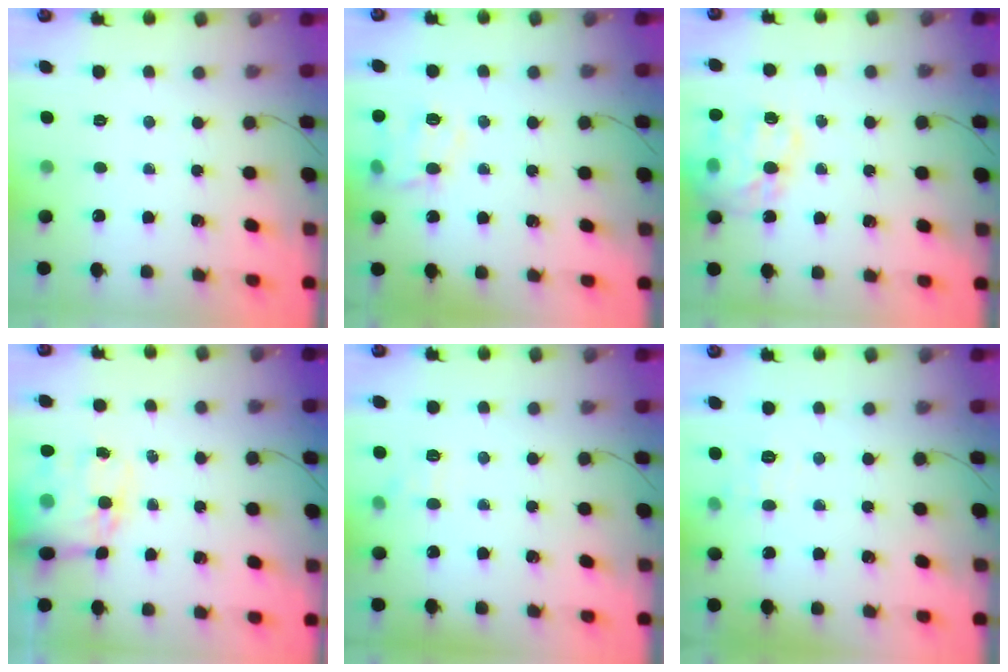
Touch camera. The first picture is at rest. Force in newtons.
{"total": 10.1, "press": 10.1, "slide": 0.8}
{"total": 19.0, "press": 18.8, "slide": 2.9}
{"total": 14.8, "press": 14.3, "slide": 3.9}
{"total": 7.5, "press": 7.4, "slide": 1.6}
{"total": 5.6, "press": 5.4, "slide": 1.6}